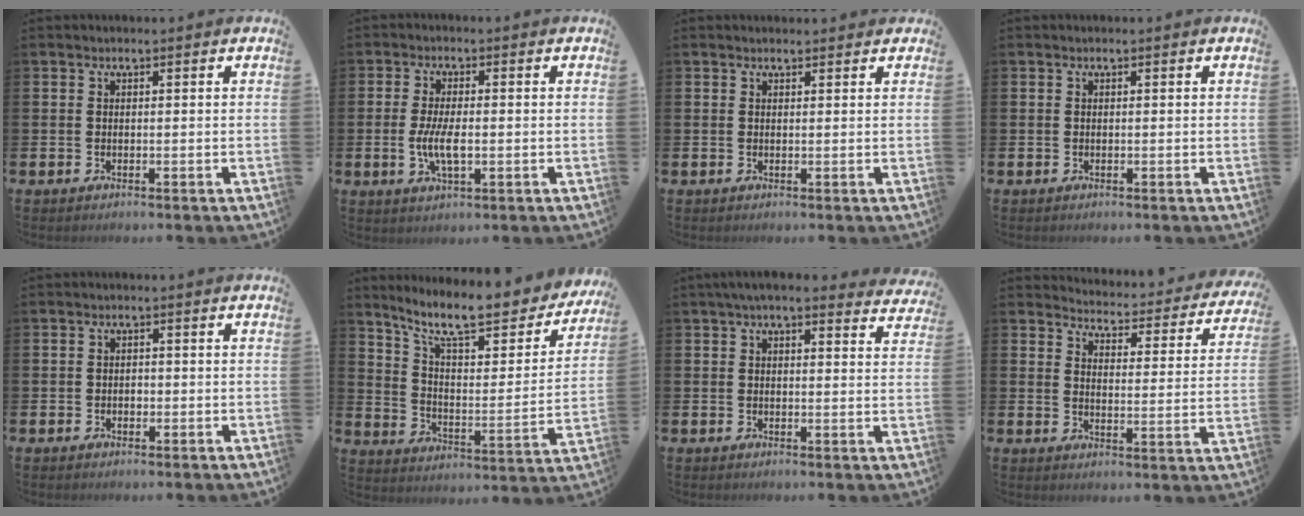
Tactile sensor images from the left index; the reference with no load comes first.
{"total": 4.8, "force": [-0.6, 1.9, 4.4], "torque": [-0.092, -0.001, -0.015]}
{"total": 0.7, "force": [0.6, 0.4, 0.2], "torque": [0.007, 0.001, 0.007]}
{"total": 0.0}
{"total": 1.0, "force": [-0.2, 0.9, 0.4], "torque": [-0.002, 0.002, -0.008]}
{"total": 11.2, "force": [9.4, 2.7, 5.4], "torque": [-0.123, -0.068, 0.156]}
{"total": 4.2, "force": [3.8, 0.8, 1.7], "torque": [-0.037, -0.009, 0.068]}
{"total": 3.9, "force": [3.8, 0.5, 0.4], "torque": [-0.026, -0.041, 0.059]}